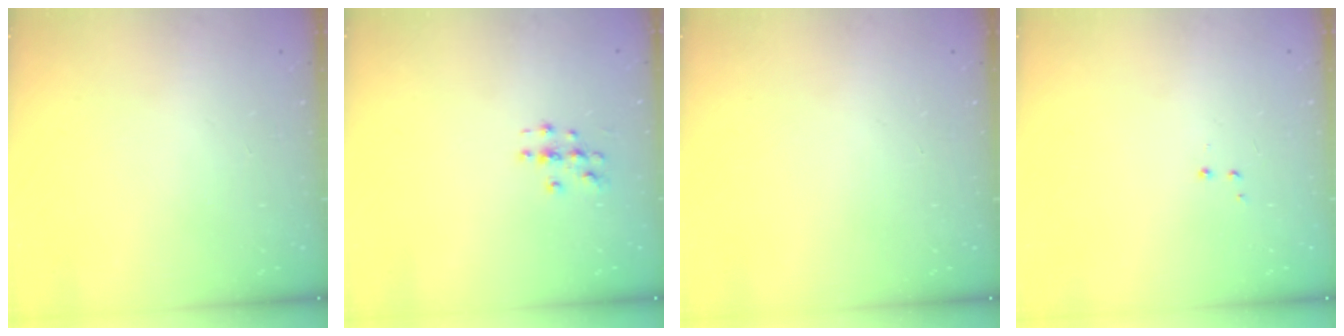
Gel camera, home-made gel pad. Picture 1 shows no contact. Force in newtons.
{"total": 3.1, "press": 3.1, "slide": 0.2}
{"total": 0.0}
{"total": 2.9, "press": 2.8, "slide": 0.7}